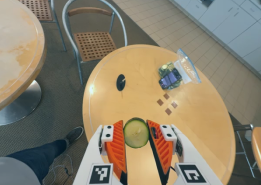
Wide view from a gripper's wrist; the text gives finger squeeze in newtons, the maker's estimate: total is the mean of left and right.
{"total": 6.0, "left": 5.9, "right": 6.2}